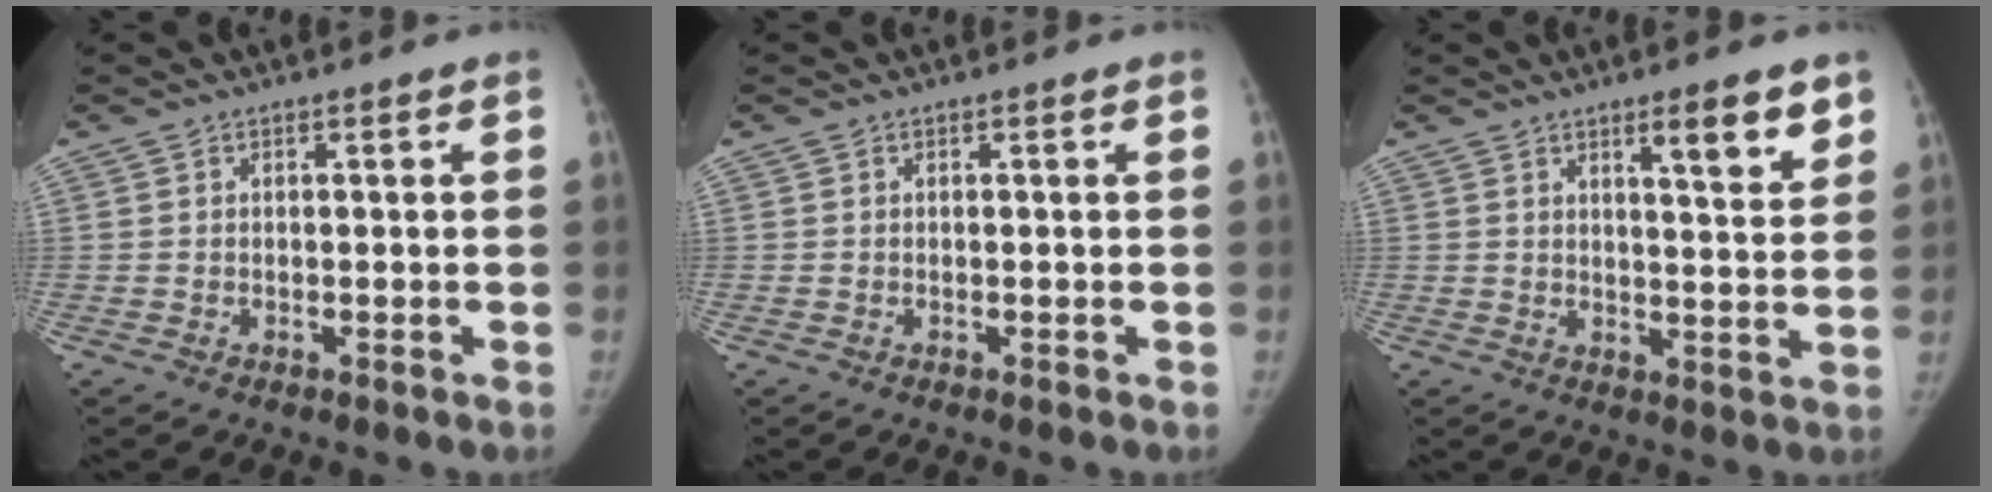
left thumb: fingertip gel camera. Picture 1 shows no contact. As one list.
[{"total": 0.0}, {"total": 7.8, "force": [4.8, 1.6, 5.9], "torque": [-0.071, -0.031, 0.070]}]